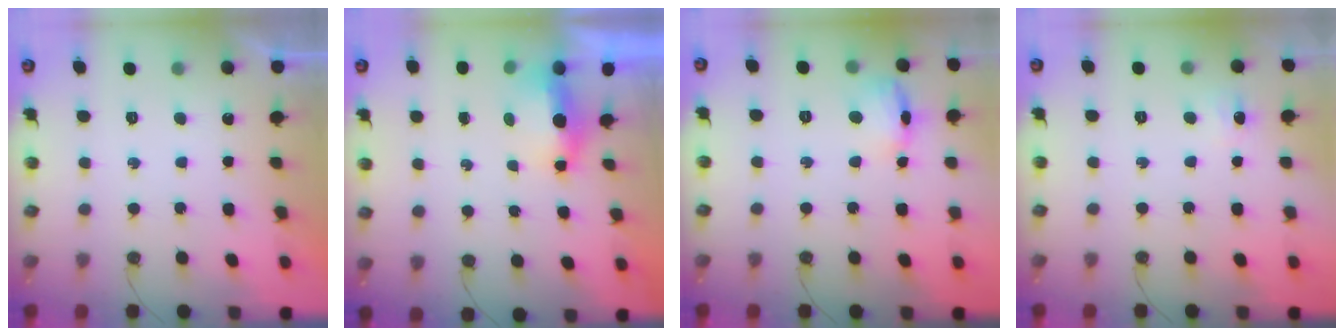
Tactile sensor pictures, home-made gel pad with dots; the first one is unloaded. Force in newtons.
{"total": 5.4, "press": 5.0, "slide": 2.1}
{"total": 10.3, "press": 10.3, "slide": 1.1}
{"total": 3.2, "press": 3.2, "slide": 0.6}